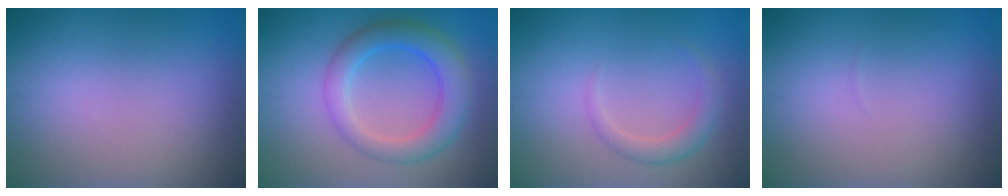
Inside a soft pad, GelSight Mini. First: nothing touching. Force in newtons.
{"total": 4.7, "press": 4.7, "slide": 0.1}
{"total": 1.9, "press": 1.9, "slide": 0.2}
{"total": 0.0}